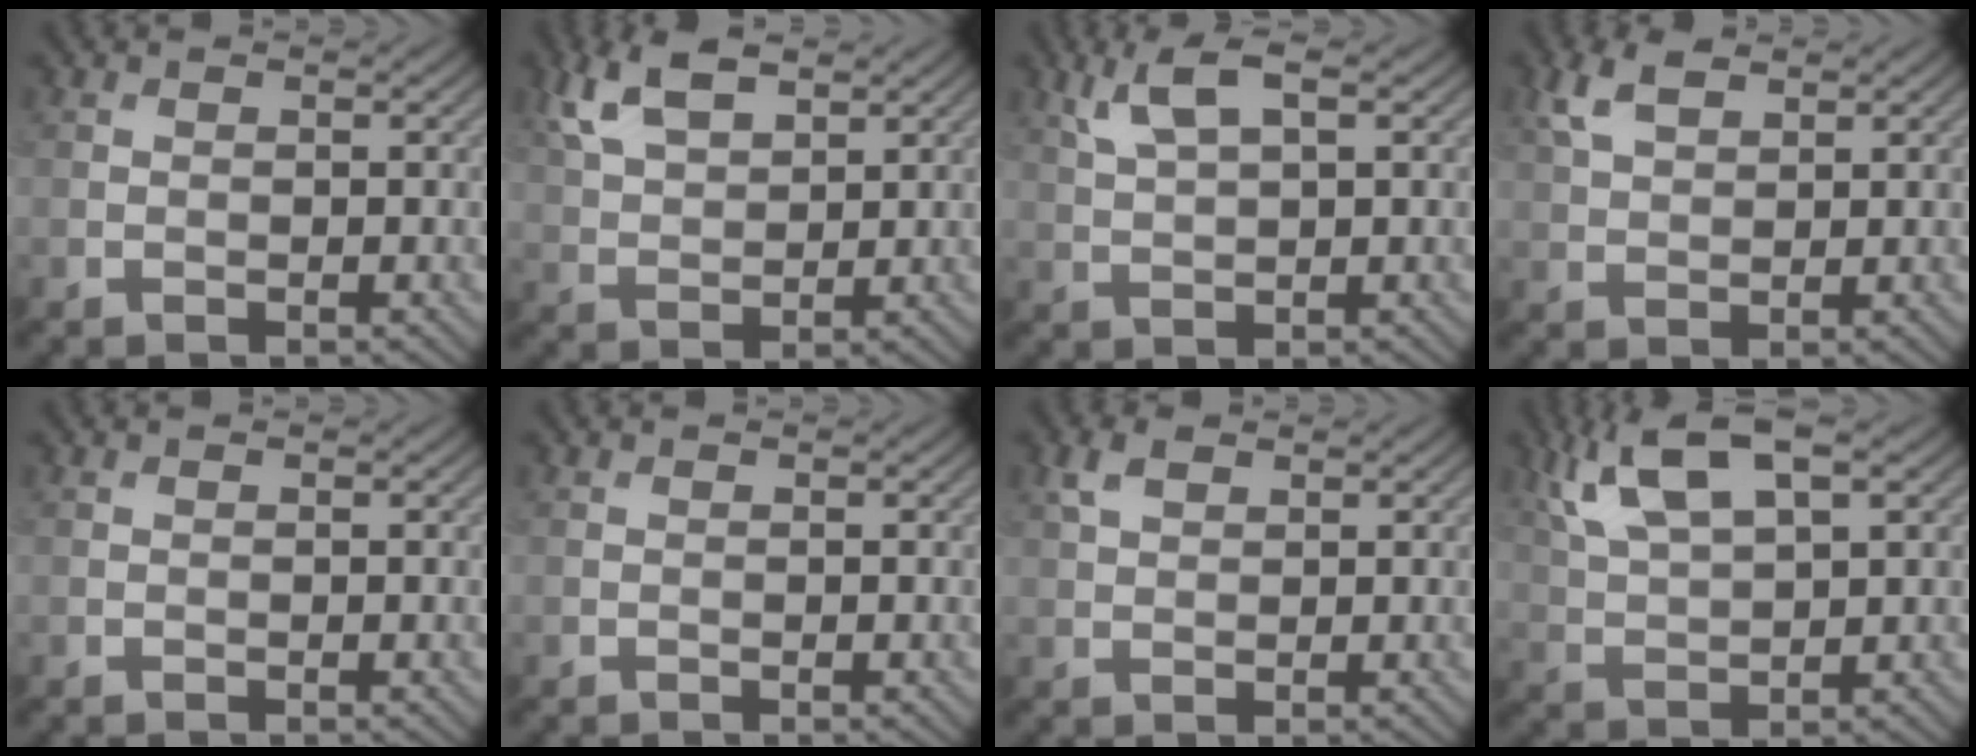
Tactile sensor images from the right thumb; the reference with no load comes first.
{"total": 6.9, "force": [3.9, 3.1, 4.7], "torque": [-0.114, 0.008, 0.081]}
{"total": 4.6, "force": [2.3, 1.4, 3.8], "torque": [-0.095, 0.008, 0.050]}
{"total": 4.2, "force": [2.5, 2.0, 2.8], "torque": [-0.071, 0.009, 0.051]}
{"total": 0.0}
{"total": 0.0}
{"total": 2.5, "force": [1.4, 1.4, 1.5], "torque": [-0.038, 0.005, 0.028]}
{"total": 9.1, "force": [4.8, 3.2, 7.0], "torque": [-0.157, 0.016, 0.099]}